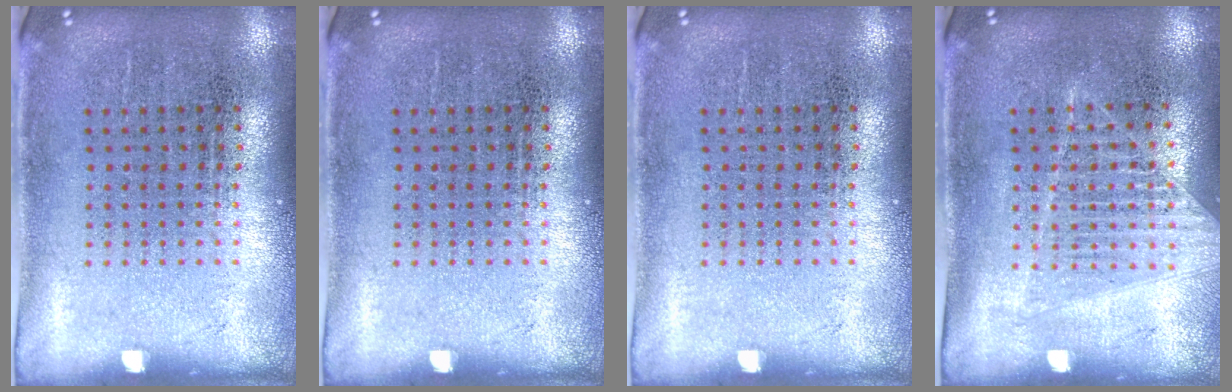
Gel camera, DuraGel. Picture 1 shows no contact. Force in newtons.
{"total": 0.0}
{"total": 0.0}
{"total": 1.2, "press": 1.2, "slide": 0.0}